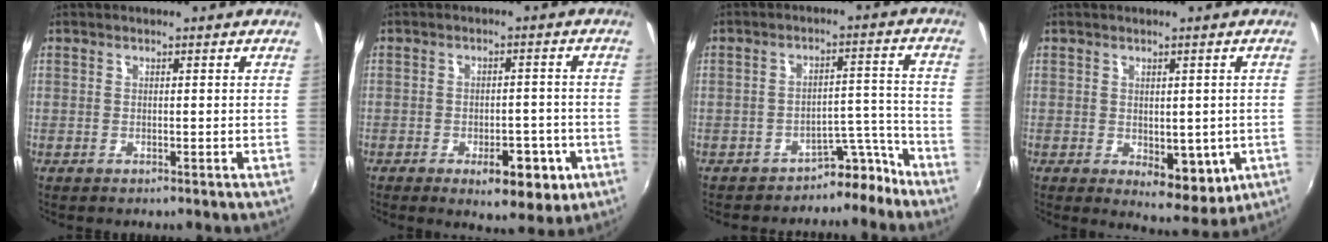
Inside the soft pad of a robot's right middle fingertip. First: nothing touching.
{"total": 8.6, "force": [-4.1, 4.2, 6.4], "torque": [-0.100, -0.006, -0.046]}
{"total": 6.6, "force": [-5.8, 2.9, 1.2], "torque": [-0.001, 0.037, -0.083]}
{"total": 6.9, "force": [-1.3, 4.2, 5.4], "torque": [-0.075, -0.019, -0.009]}